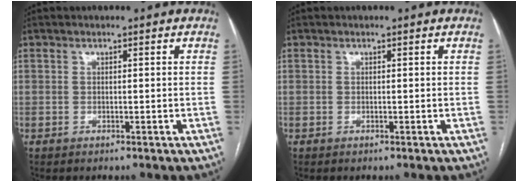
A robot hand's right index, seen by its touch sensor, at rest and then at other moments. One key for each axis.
{"total": 0.0}